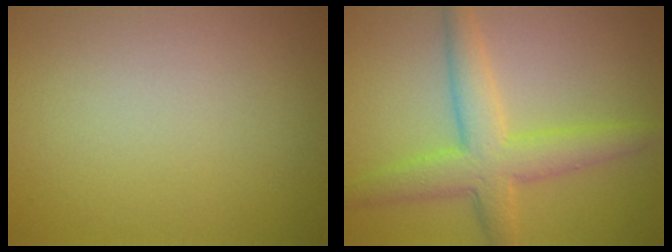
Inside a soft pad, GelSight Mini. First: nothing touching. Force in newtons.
{"total": 5.3, "press": 5.3, "slide": 0.0}